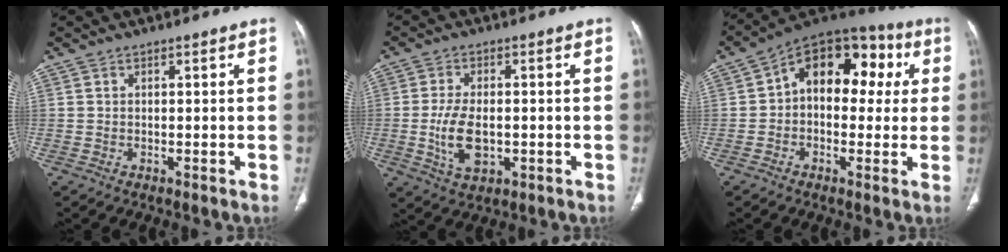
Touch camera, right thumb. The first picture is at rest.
{"total": 8.2, "force": [-1.3, 4.5, 6.7], "torque": [-0.127, -0.004, -0.016]}
{"total": 16.4, "force": [2.8, 10.7, 12.1], "torque": [-0.115, 0.044, 0.029]}